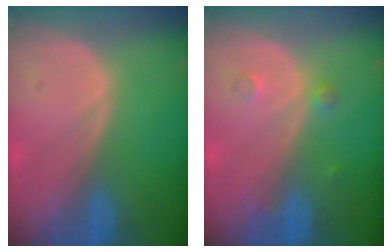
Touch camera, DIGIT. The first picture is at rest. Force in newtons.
{"total": 1.5, "press": 1.5, "slide": 0.1}